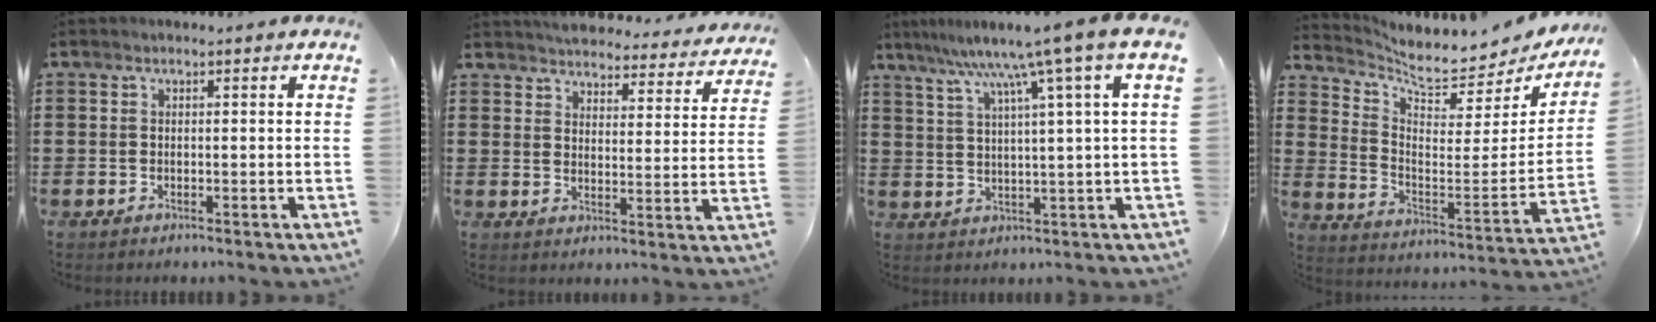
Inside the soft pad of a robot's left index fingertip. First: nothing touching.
{"total": 4.4, "force": [4.4, 0.3, 0.4], "torque": [-0.032, -0.032, 0.073]}
{"total": 8.1, "force": [4.6, -1.5, 6.5], "torque": [-0.135, -0.028, 0.065]}
{"total": 5.7, "force": [5.3, 0.8, 2.0], "torque": [-0.061, -0.056, 0.085]}